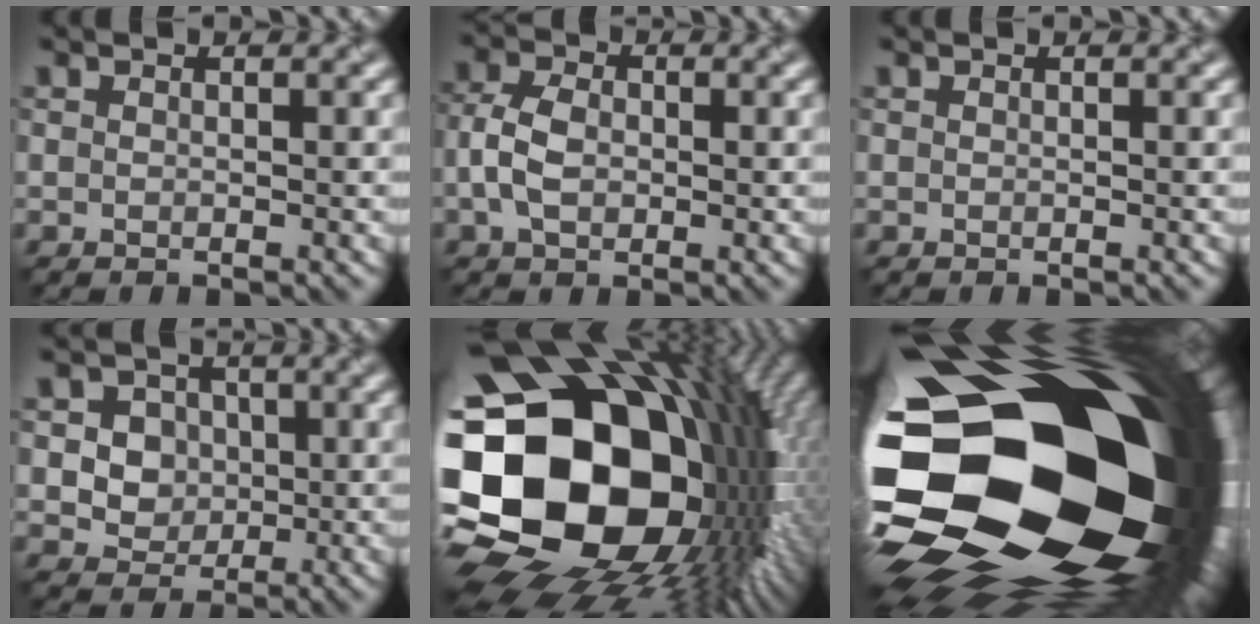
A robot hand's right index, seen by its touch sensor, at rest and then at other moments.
{"total": 3.9, "force": [-0.6, 2.6, 2.8], "torque": [-0.063, 0.001, -0.017]}
{"total": 0.0}
{"total": 4.9, "force": [1.0, 4.3, 2.3], "torque": [-0.034, 0.006, 0.015]}
{"total": 22.8, "force": [-0.6, 16.9, 15.3], "torque": [-0.319, -0.046, 0.020]}
{"total": 22.4, "force": [-4.1, 13.4, 17.4], "torque": [-0.307, -0.031, -0.091]}